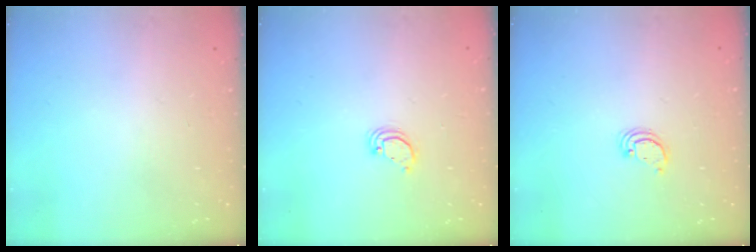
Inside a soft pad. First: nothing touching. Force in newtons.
{"total": 3.2, "press": 3.1, "slide": 0.3}
{"total": 2.4, "press": 2.4, "slide": 0.2}